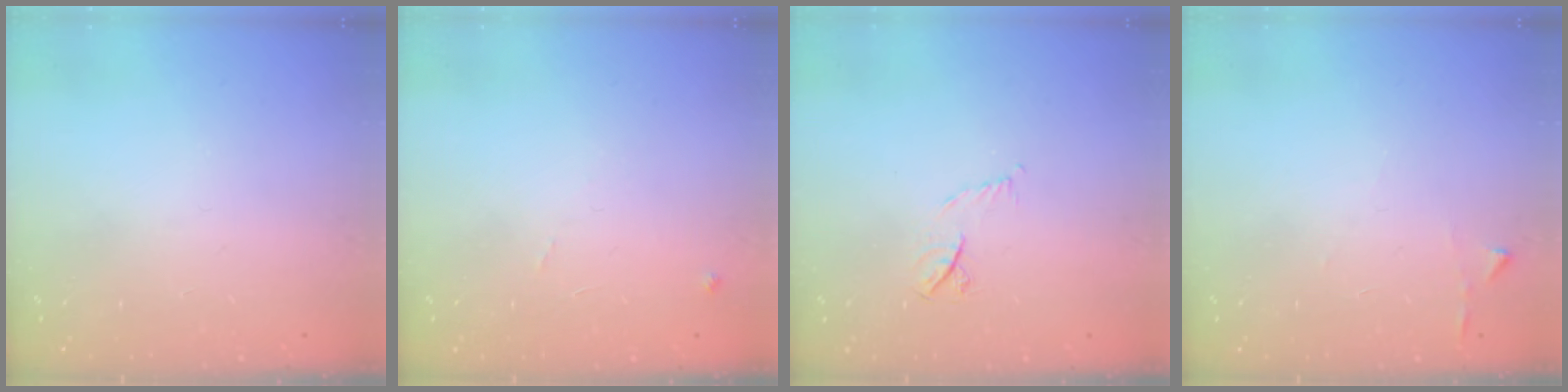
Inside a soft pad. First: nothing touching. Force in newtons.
{"total": 6.2, "press": 6.2, "slide": 0.8}
{"total": 5.2, "press": 5.1, "slide": 0.8}
{"total": 2.9, "press": 2.9, "slide": 0.3}